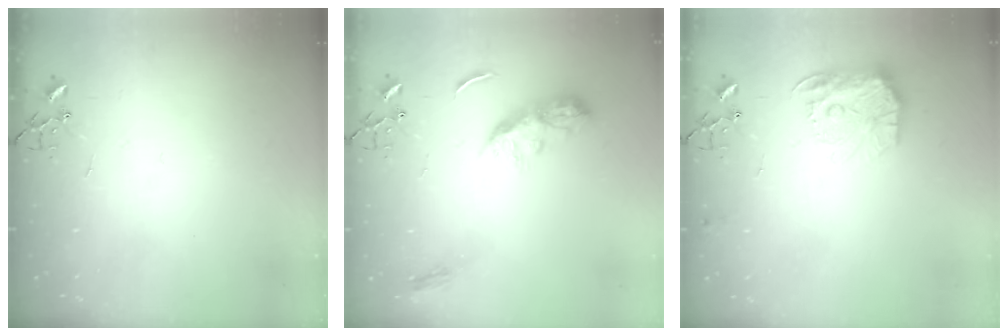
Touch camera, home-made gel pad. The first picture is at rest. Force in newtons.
{"total": 9.4, "press": 9.4, "slide": 0.2}
{"total": 14.6, "press": 14.6, "slide": 1.0}